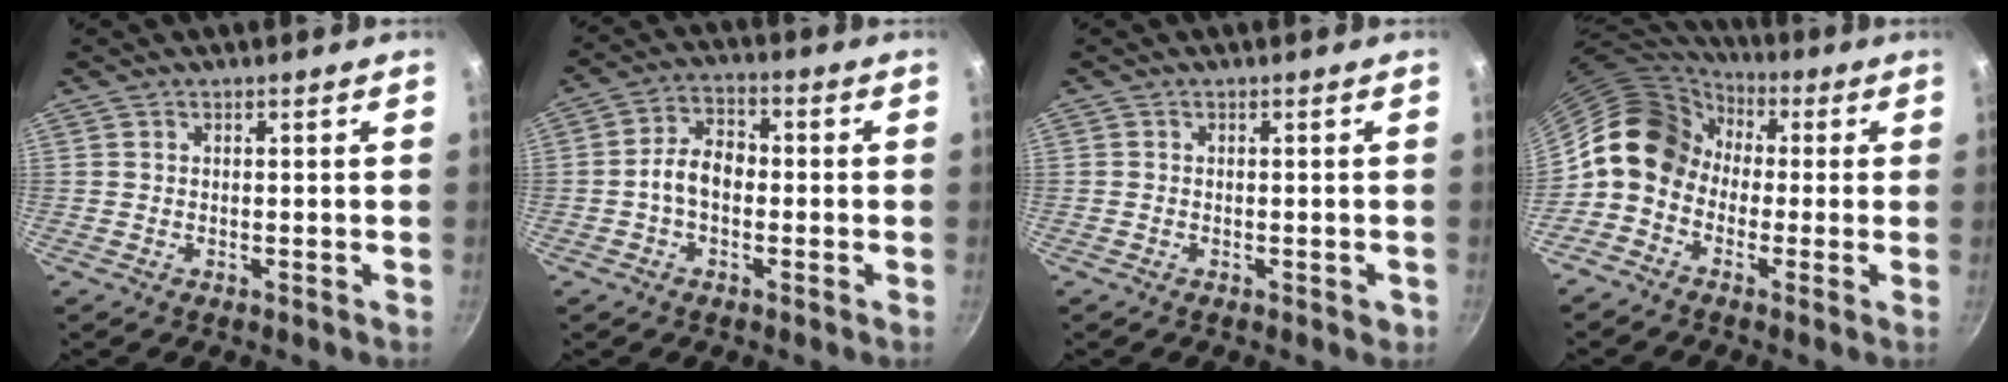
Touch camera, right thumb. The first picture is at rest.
{"total": 6.9, "force": [-1.1, 4.6, 5.0], "torque": [-0.069, 0.029, -0.029]}
{"total": 1.3, "force": [-0.6, 0.7, 0.9], "torque": [-0.008, 0.003, -0.007]}
{"total": 13.0, "force": [0.2, 10.7, 7.4], "torque": [-0.098, 0.040, -0.022]}